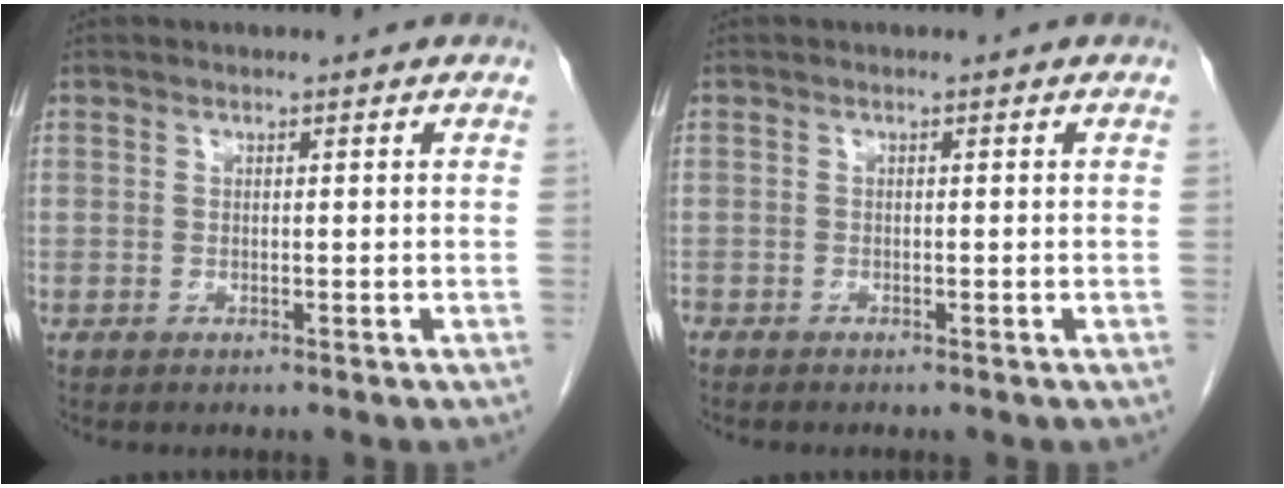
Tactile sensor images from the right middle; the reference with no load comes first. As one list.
[{"total": 0.7, "force": [-0.7, 0.2, 0.0], "torque": [-0.004, 0.000, -0.018]}]